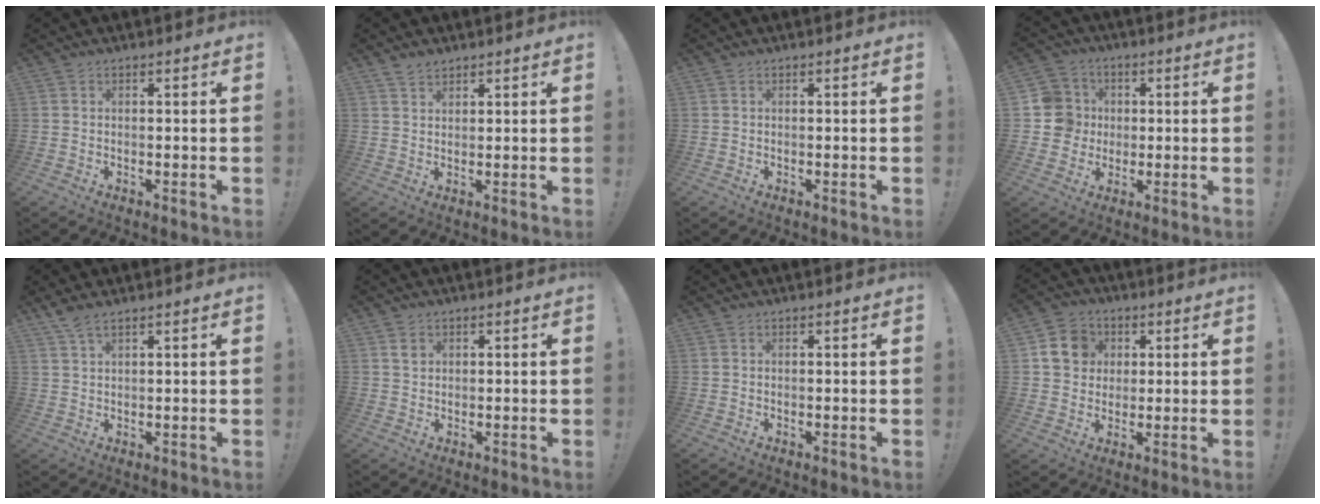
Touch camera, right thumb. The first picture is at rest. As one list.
[{"total": 2.9, "force": [2.4, 1.3, 0.8], "torque": [-0.005, -0.018, 0.043]}, {"total": 0.0}, {"total": 9.7, "force": [0.4, 9.5, 1.9], "torque": [-0.021, 0.005, 0.014]}, {"total": 3.6, "force": [2.8, 0.6, 2.2], "torque": [-0.051, -0.012, 0.051]}, {"total": 2.4, "force": [1.1, 2.1, 0.5], "torque": [0.010, -0.007, 0.016]}, {"total": 0.0}, {"total": 10.7, "force": [3.1, 9.4, 3.9], "torque": [-0.057, 0.002, 0.067]}]